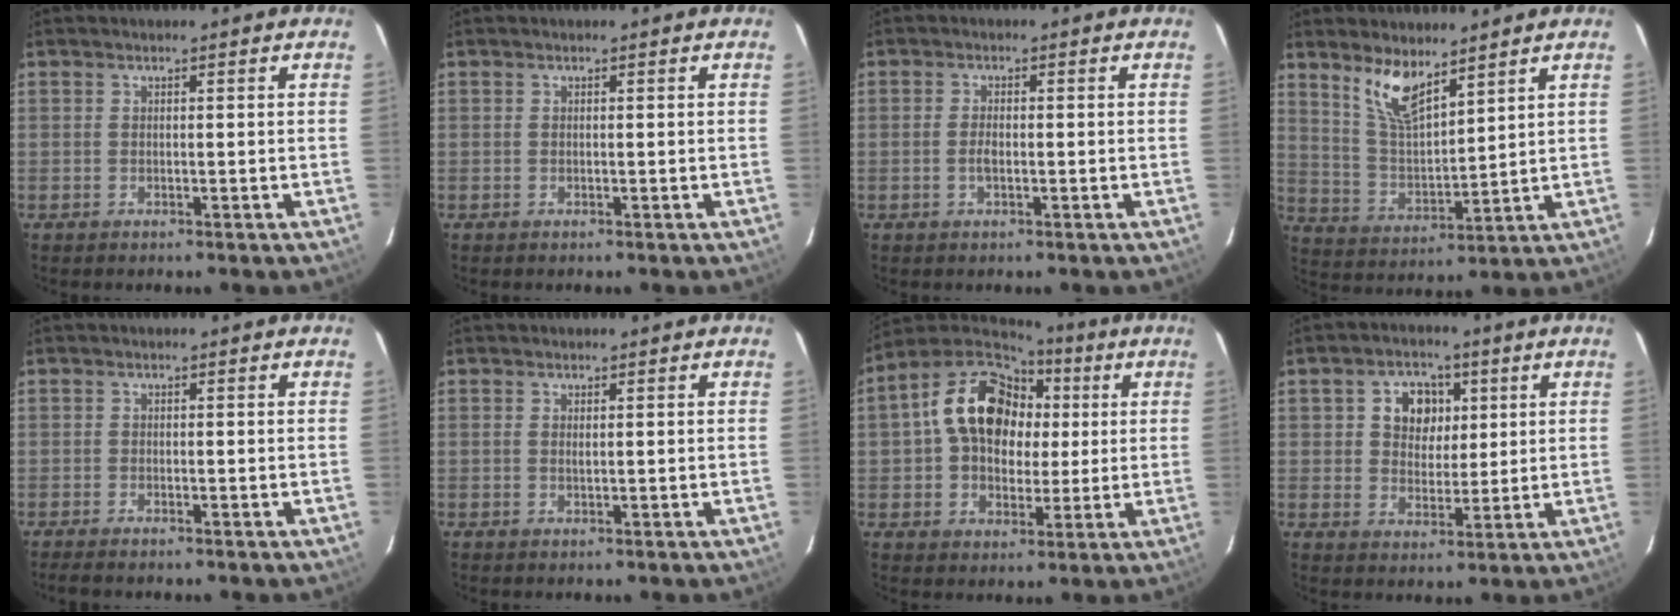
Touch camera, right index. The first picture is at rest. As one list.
[{"total": 0.0}, {"total": 2.1, "force": [-0.5, 0.9, 1.8], "torque": [-0.037, 0.000, -0.010]}, {"total": 9.2, "force": [6.6, 2.8, 5.7], "torque": [-0.109, -0.003, 0.139]}, {"total": 2.5, "force": [-2.2, 0.3, 1.1], "torque": [-0.029, -0.011, -0.038]}, {"total": 0.7, "force": [0.3, 0.2, 0.7], "torque": [-0.014, 0.001, 0.004]}, {"total": 16.9, "force": [3.5, 12.6, 10.6], "torque": [-0.216, 0.049, 0.062]}, {"total": 7.4, "force": [2.2, 6.1, 3.6], "torque": [-0.066, 0.015, 0.039]}]